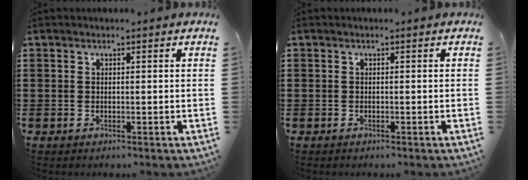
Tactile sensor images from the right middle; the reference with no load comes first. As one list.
[{"total": 0.0}]